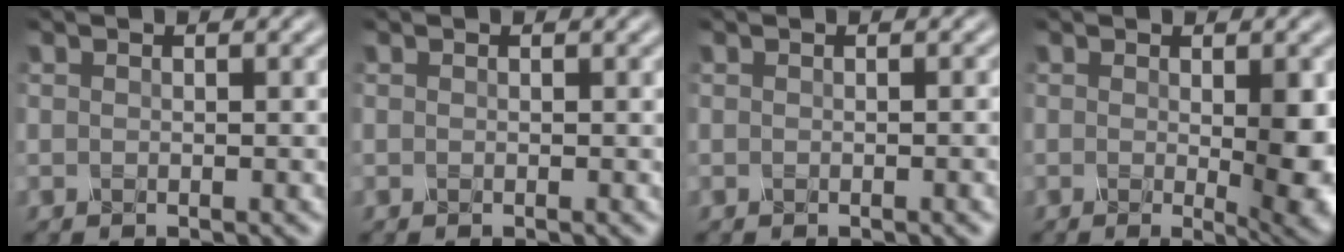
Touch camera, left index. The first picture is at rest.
{"total": 0.0}
{"total": 1.4, "force": [-0.2, 0.4, 1.3], "torque": [-0.012, 0.000, -0.003]}
{"total": 5.2, "force": [-0.2, 1.0, 5.1], "torque": [-0.063, -0.012, 0.001]}